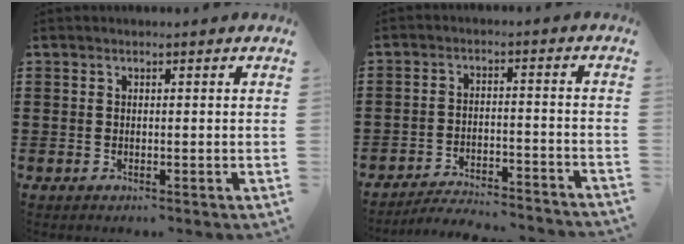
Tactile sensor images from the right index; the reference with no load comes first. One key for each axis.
{"total": 4.3, "fx": -4.2, "fy": 0.1, "fz": 0.8, "tx": -0.019, "ty": 0.002, "tz": -0.087}